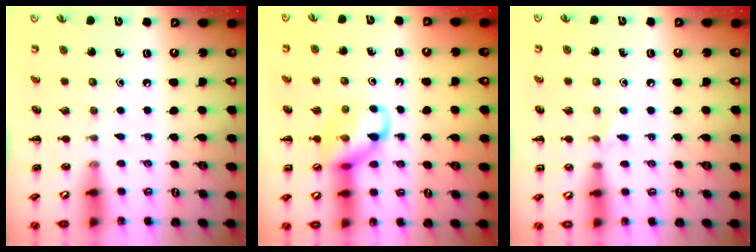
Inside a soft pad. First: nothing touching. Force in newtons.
{"total": 11.1, "press": 11.0, "slide": 1.7}
{"total": 3.7, "press": 3.6, "slide": 1.1}